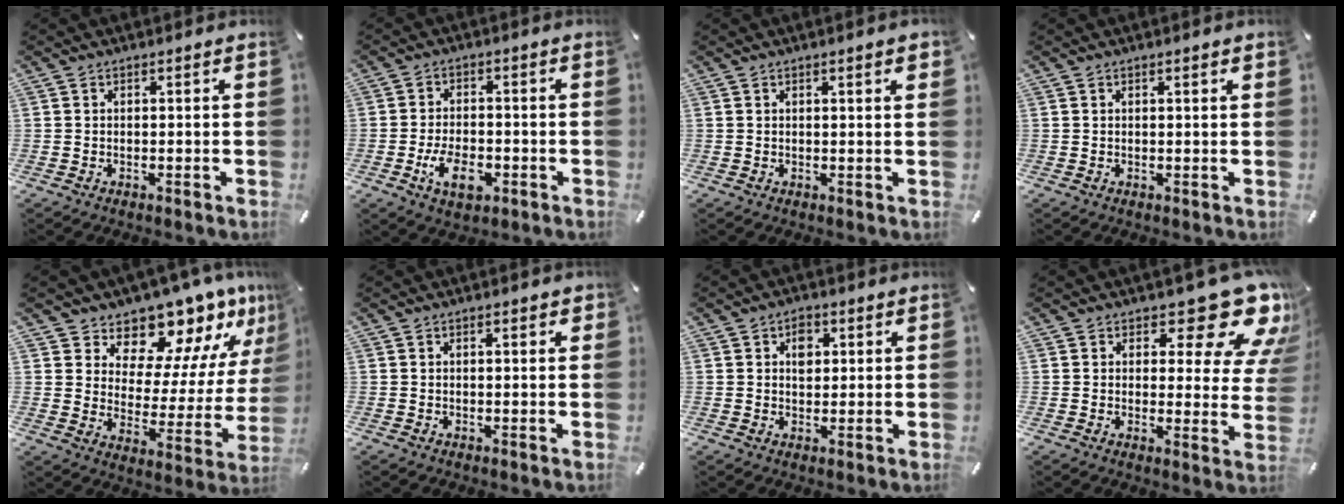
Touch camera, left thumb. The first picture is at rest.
{"total": 7.8, "force": [-3.1, 4.8, 5.3], "torque": [-0.106, 0.007, -0.058]}
{"total": 2.0, "force": [0.9, 0.3, 1.8], "torque": [-0.035, 0.003, 0.013]}
{"total": 0.9, "force": [0.4, 0.1, 0.8], "torque": [-0.016, 0.000, 0.007]}
{"total": 14.5, "force": [12.3, 6.8, 3.3], "torque": [-0.051, -0.124, 0.211]}
{"total": 1.3, "force": [0.5, 0.7, 0.9], "torque": [-0.011, 0.002, 0.006]}
{"total": 3.9, "force": [1.2, 2.9, 2.3], "torque": [-0.027, -0.003, 0.014]}
{"total": 17.2, "force": [9.7, 7.8, 11.9], "torque": [-0.138, -0.071, 0.157]}